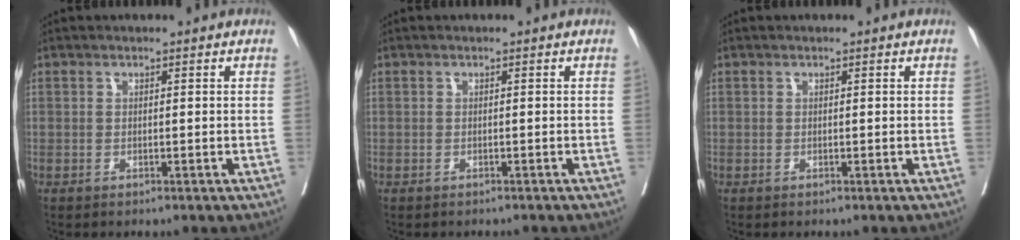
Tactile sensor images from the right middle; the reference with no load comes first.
{"total": 1.5, "force": [-1.4, 0.4, 0.4], "torque": [-0.010, -0.002, -0.020]}
{"total": 0.0}